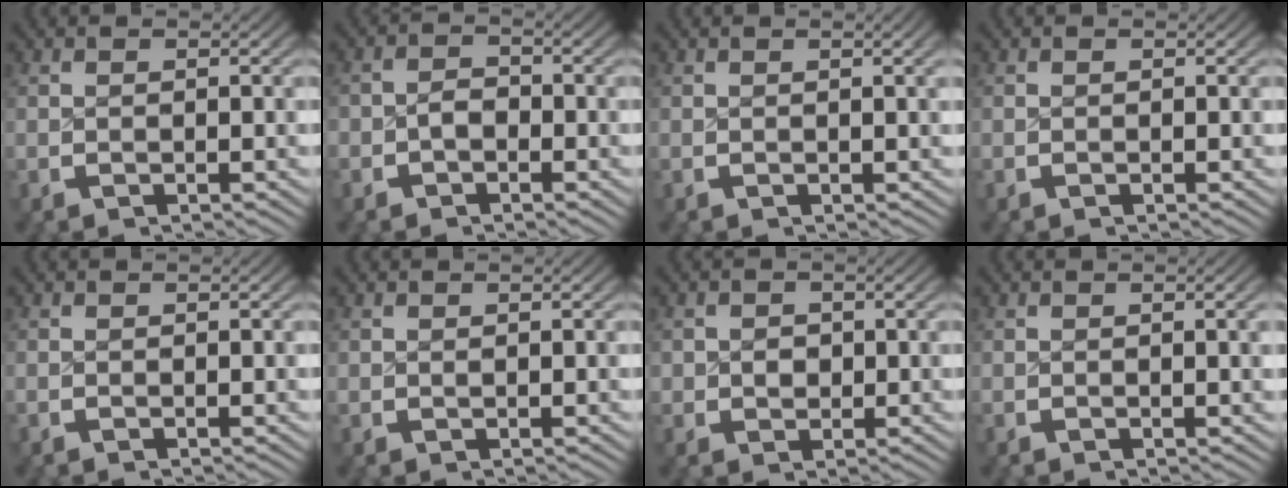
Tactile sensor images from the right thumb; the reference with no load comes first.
{"total": 2.0, "force": [-0.8, 1.6, 0.8], "torque": [-0.017, -0.008, -0.011]}
{"total": 0.7, "force": [0.2, -0.1, 0.7], "torque": [-0.013, 0.004, 0.008]}
{"total": 0.0}
{"total": 0.0}
{"total": 0.6, "force": [0.3, 0.4, 0.3], "torque": [-0.013, -0.005, 0.012]}
{"total": 2.3, "force": [0.3, 2.1, 1.0], "torque": [-0.020, -0.008, 0.014]}
{"total": 0.7, "force": [0.1, -0.1, 0.7], "torque": [-0.014, 0.002, 0.006]}